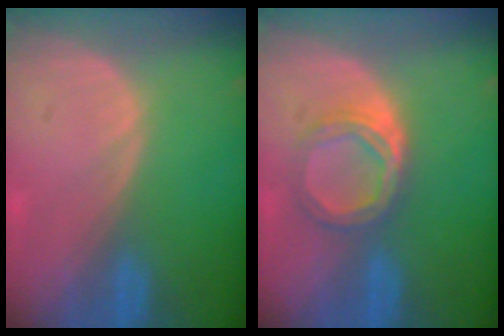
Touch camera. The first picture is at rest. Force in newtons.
{"total": 5.5, "press": 5.0, "slide": 2.4}